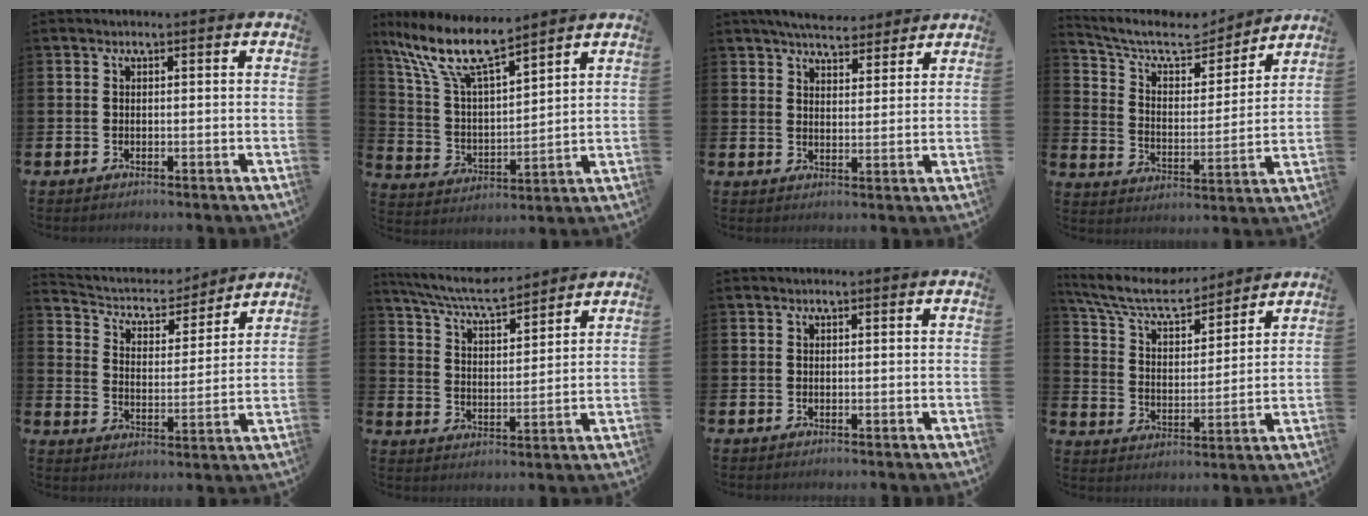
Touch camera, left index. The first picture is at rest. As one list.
[{"total": 11.2, "force": [9.4, 2.0, 5.7], "torque": [-0.149, -0.044, 0.165]}, {"total": 5.6, "force": [5.3, 1.3, 1.2], "torque": [-0.028, -0.022, 0.095]}, {"total": 8.8, "force": [7.6, 3.1, 3.1], "torque": [-0.088, -0.052, 0.127]}, {"total": 5.5, "force": [5.0, 2.2, 1.0], "torque": [-0.048, -0.042, 0.079]}, {"total": 7.2, "force": [6.7, 0.7, 2.4], "torque": [-0.075, -0.037, 0.117]}, {"total": 0.0}, {"total": 9.2, "force": [8.2, 2.2, 3.6], "torque": [-0.101, -0.046, 0.143]}]